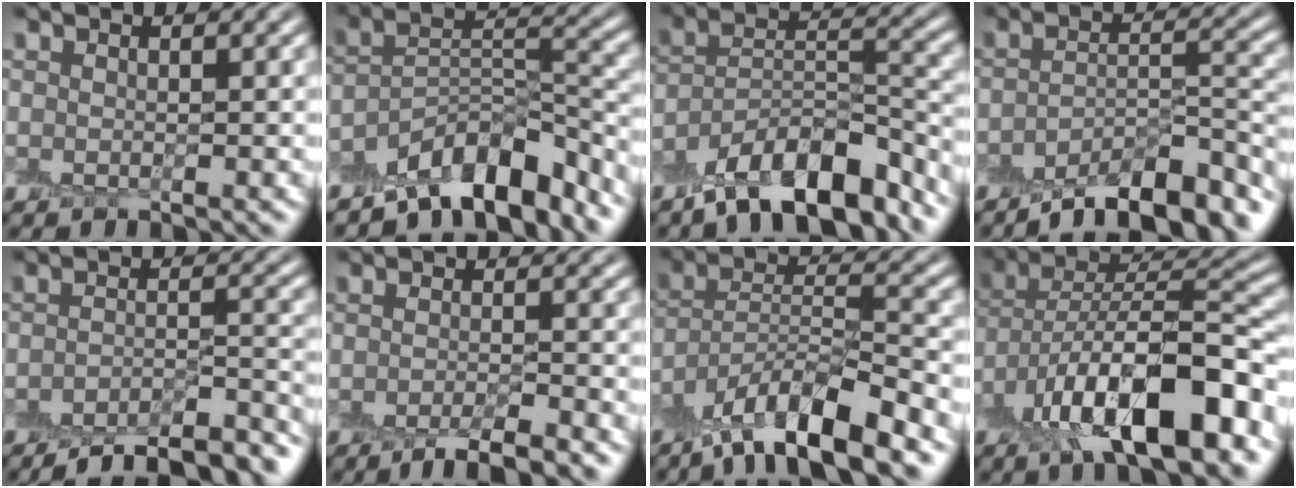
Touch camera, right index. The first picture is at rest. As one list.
[{"total": 8.2, "force": [-6.5, 2.6, 4.3], "torque": [-0.050, 0.006, -0.122]}, {"total": 10.5, "force": [-7.6, 3.7, 6.2], "torque": [-0.092, 0.017, -0.142]}, {"total": 8.8, "force": [-6.6, 2.4, 5.3], "torque": [-0.072, 0.000, -0.107]}, {"total": 10.1, "force": [-8.2, 2.6, 5.3], "torque": [-0.063, -0.001, -0.111]}, {"total": 3.8, "force": [-2.5, 0.7, 2.8], "torque": [-0.037, -0.003, -0.047]}, {"total": 9.8, "force": [-6.9, 2.1, 6.6], "torque": [-0.103, 0.011, -0.132]}, {"total": 12.5, "force": [-5.5, 5.1, 10.0], "torque": [-0.153, 0.004, -0.099]}]